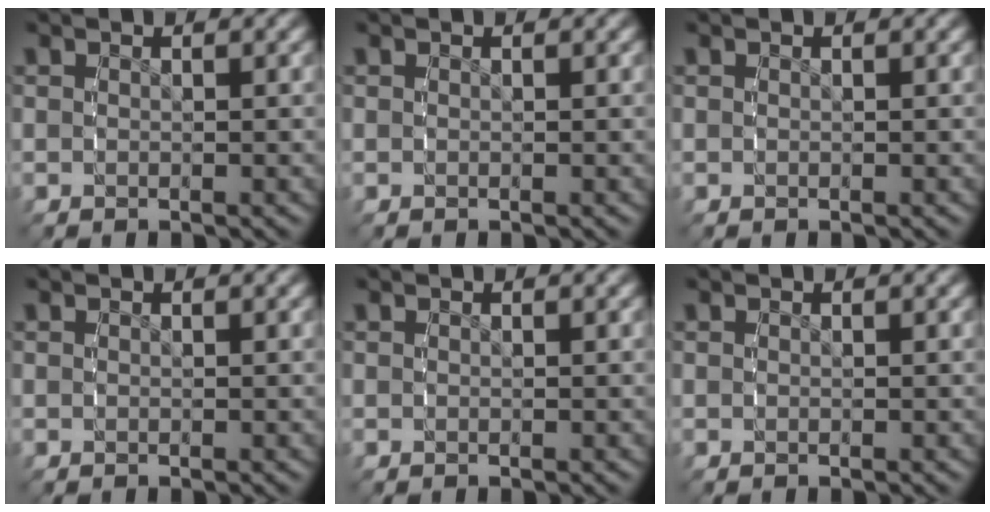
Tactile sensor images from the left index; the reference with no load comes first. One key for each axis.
{"total": 0.0}
{"total": 0.0}
{"total": 0.0}
{"total": 0.0}
{"total": 0.0}